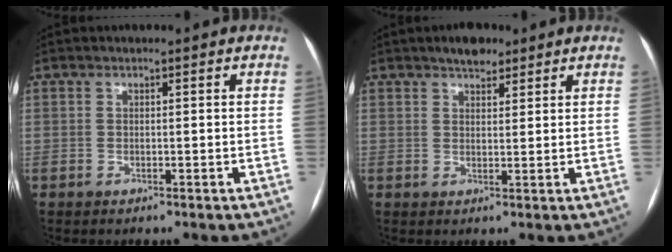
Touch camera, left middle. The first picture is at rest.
{"total": 3.7, "force": [2.8, 1.6, 1.7], "torque": [-0.030, 0.009, 0.044]}